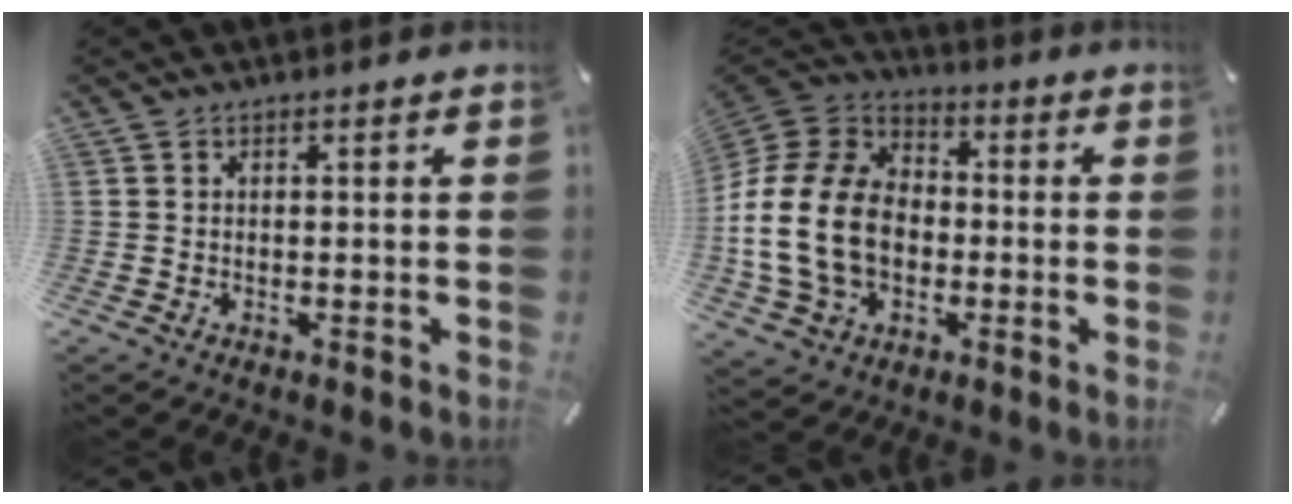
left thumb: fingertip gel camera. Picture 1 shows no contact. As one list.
[{"total": 18.7, "force": [-3.3, 14.4, 11.4], "torque": [-0.262, 0.026, -0.066]}]